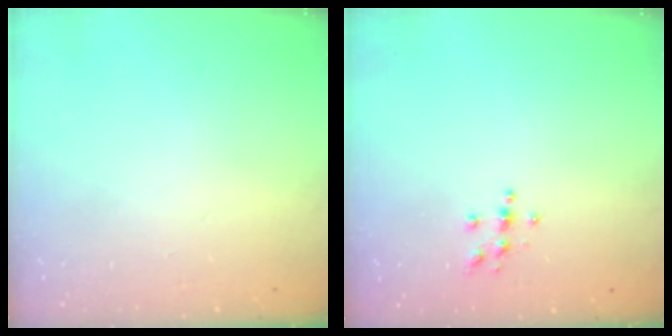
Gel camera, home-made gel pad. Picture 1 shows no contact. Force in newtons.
{"total": 3.6, "press": 3.6, "slide": 0.4}